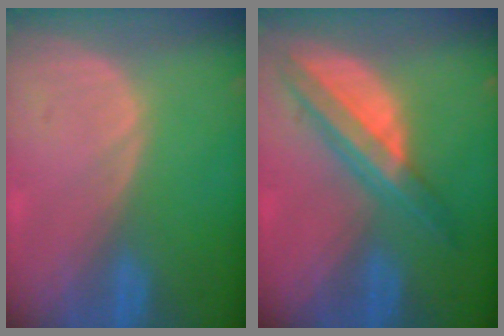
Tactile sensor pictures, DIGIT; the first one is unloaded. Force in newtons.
{"total": 7.9, "press": 6.7, "slide": 4.2}